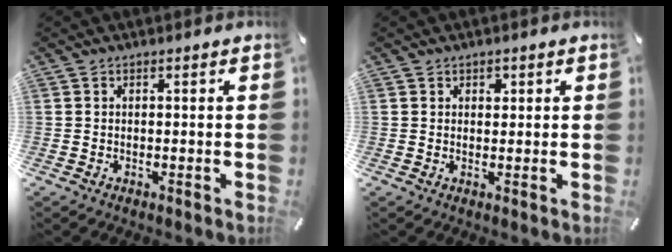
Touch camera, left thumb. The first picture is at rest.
{"total": 1.3, "force": [0.6, 1.1, 0.4], "torque": [0.007, -0.004, 0.007]}